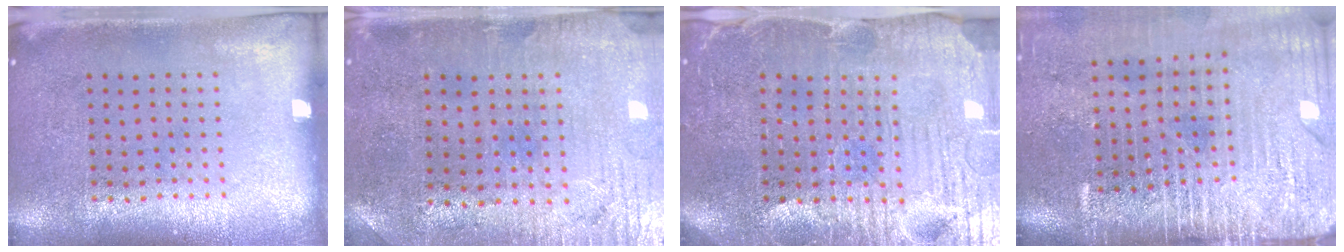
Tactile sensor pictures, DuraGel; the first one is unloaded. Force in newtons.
{"total": 0.7, "press": 0.5, "slide": 0.5}
{"total": 4.1, "press": 4.0, "slide": 1.0}
{"total": 4.3, "press": 3.6, "slide": 2.3}